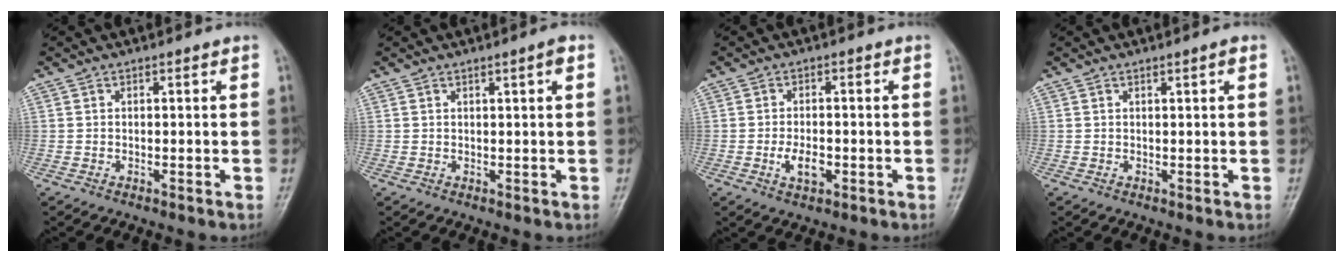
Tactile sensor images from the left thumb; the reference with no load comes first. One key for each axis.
{"total": 1.7, "fx": 0.8, "fy": 0.2, "fz": 1.5, "tx": -0.023, "ty": -0.001, "tz": 0.012}
{"total": 4.4, "fx": -1.4, "fy": 2.6, "fz": 3.3, "tx": -0.054, "ty": 0.004, "tz": -0.023}
{"total": 1.2, "fx": 0.6, "fy": 0.2, "fz": 1.0, "tx": -0.014, "ty": 0.000, "tz": 0.009}